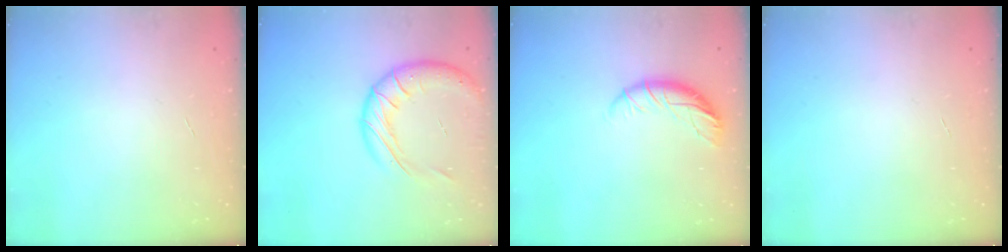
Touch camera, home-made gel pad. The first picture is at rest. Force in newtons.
{"total": 16.5, "press": 16.4, "slide": 2.1}
{"total": 9.3, "press": 9.2, "slide": 1.7}
{"total": 0.0}